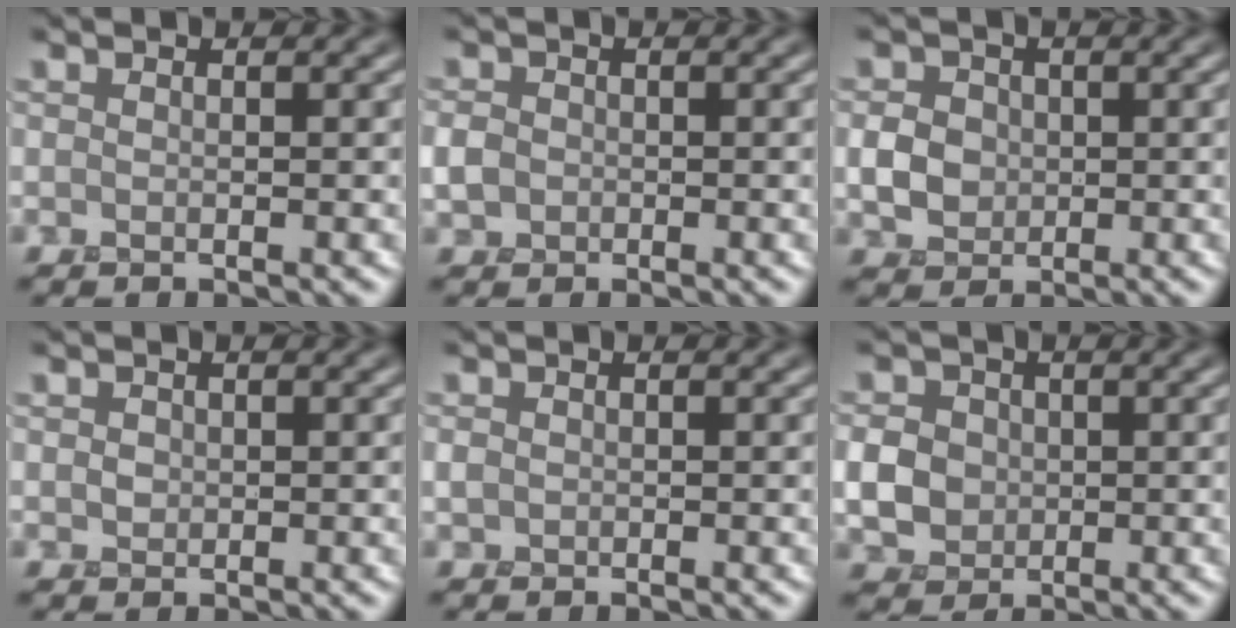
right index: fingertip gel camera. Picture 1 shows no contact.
{"total": 1.7, "force": [-0.3, 1.5, 0.7], "torque": [-0.014, 0.002, -0.014]}
{"total": 2.8, "force": [-0.1, 2.4, 1.3], "torque": [-0.027, 0.001, -0.003]}
{"total": 0.8, "force": [0.2, 0.8, 0.3], "torque": [-0.003, 0.001, 0.004]}
{"total": 0.9, "force": [-0.1, 0.8, 0.4], "torque": [-0.008, 0.001, -0.008]}
{"total": 3.5, "force": [-0.1, 3.1, 1.6], "torque": [-0.037, 0.003, -0.004]}